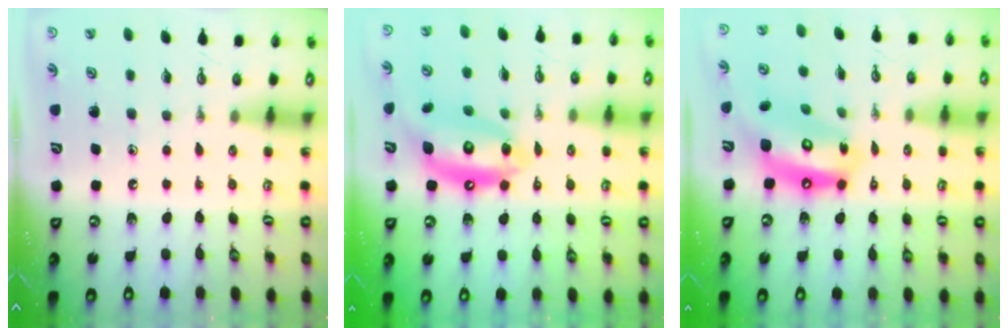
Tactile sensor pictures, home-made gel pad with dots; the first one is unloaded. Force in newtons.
{"total": 14.6, "press": 14.5, "slide": 1.8}
{"total": 15.0, "press": 14.9, "slide": 1.6}